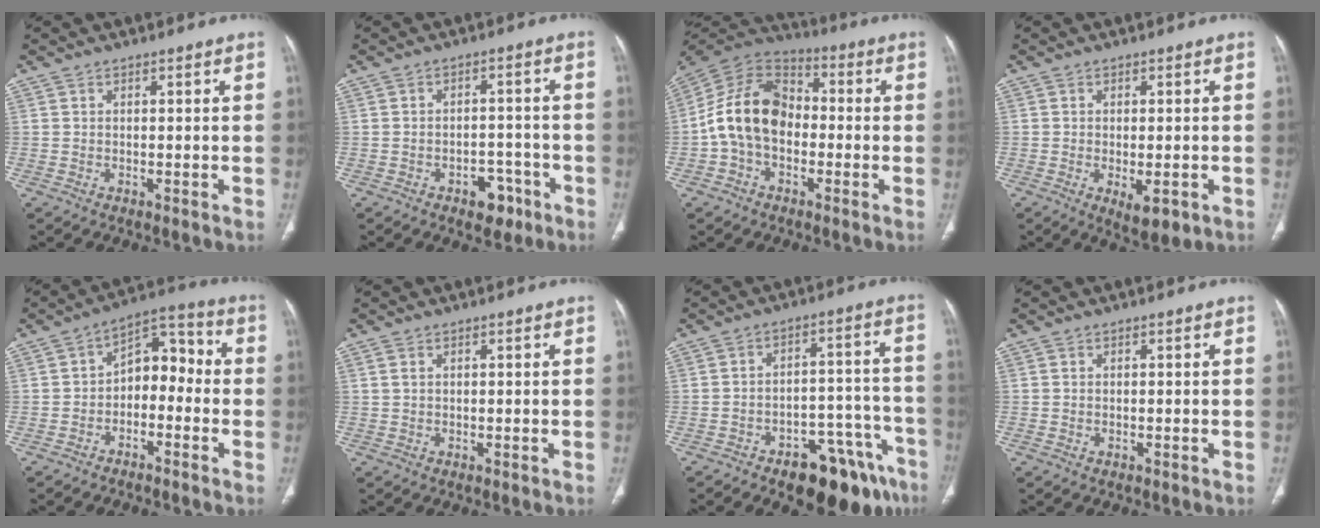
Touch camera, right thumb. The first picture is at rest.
{"total": 5.4, "force": [-3.2, 3.4, 2.7], "torque": [-0.013, 0.027, -0.040]}
{"total": 14.2, "force": [-1.9, 10.1, 9.9], "torque": [-0.171, 0.040, -0.046]}
{"total": 5.2, "force": [-1.8, 2.2, 4.4], "torque": [-0.063, -0.009, -0.016]}
{"total": 8.9, "force": [-1.9, 6.0, 6.3], "torque": [-0.060, 0.050, -0.045]}
{"total": 1.0, "force": [0.4, 0.6, 0.7], "torque": [-0.020, 0.008, 0.012]}
{"total": 15.6, "force": [-10.5, 6.8, 9.3], "torque": [-0.063, 0.089, -0.142]}
{"total": 0.0}